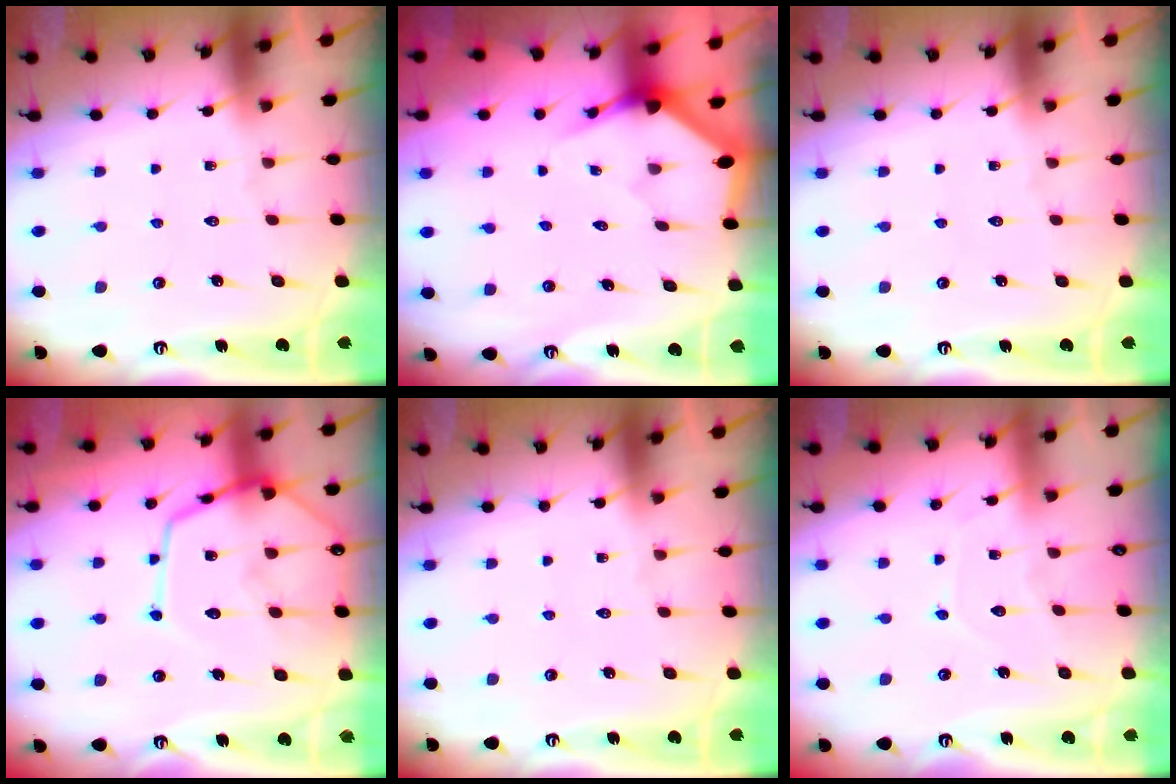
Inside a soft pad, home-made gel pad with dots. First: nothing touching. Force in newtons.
{"total": 3.5, "press": 3.5, "slide": 0.1}
{"total": 0.0}
{"total": 14.8, "press": 14.7, "slide": 1.4}
{"total": 0.0}
{"total": 5.9, "press": 5.9, "slide": 0.5}